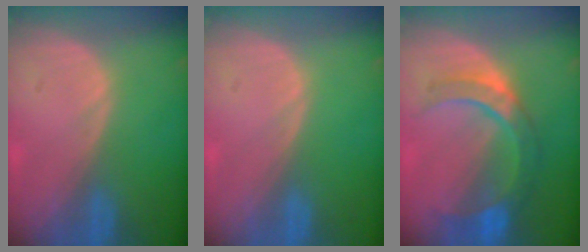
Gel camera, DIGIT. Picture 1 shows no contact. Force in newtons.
{"total": 0.0}
{"total": 7.8, "press": 7.6, "slide": 1.6}